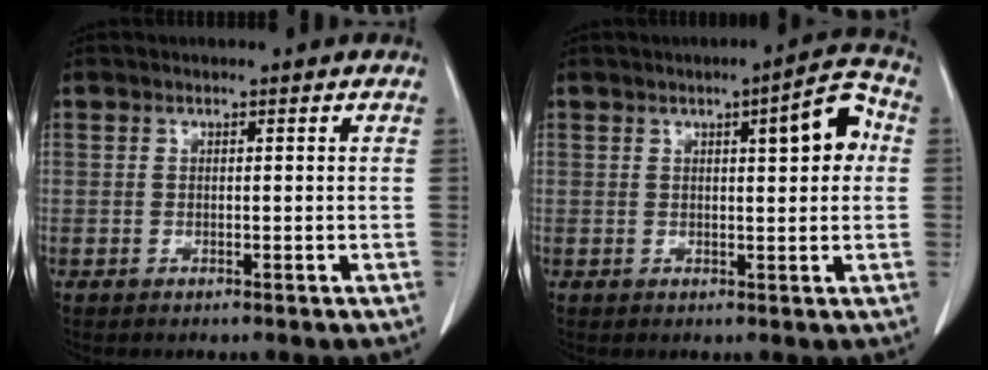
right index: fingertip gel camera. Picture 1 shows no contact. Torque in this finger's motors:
{"motor_torque": [0.58, 0.29, 0.15, 0.03]}